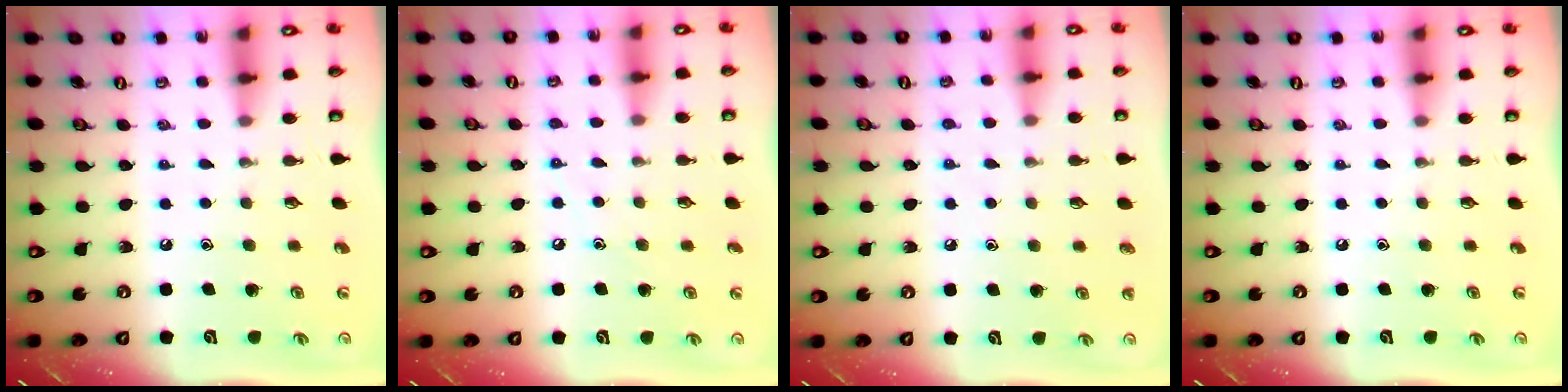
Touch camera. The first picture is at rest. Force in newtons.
{"total": 4.9, "press": 4.9, "slide": 0.2}
{"total": 3.9, "press": 3.8, "slide": 0.4}
{"total": 0.0}